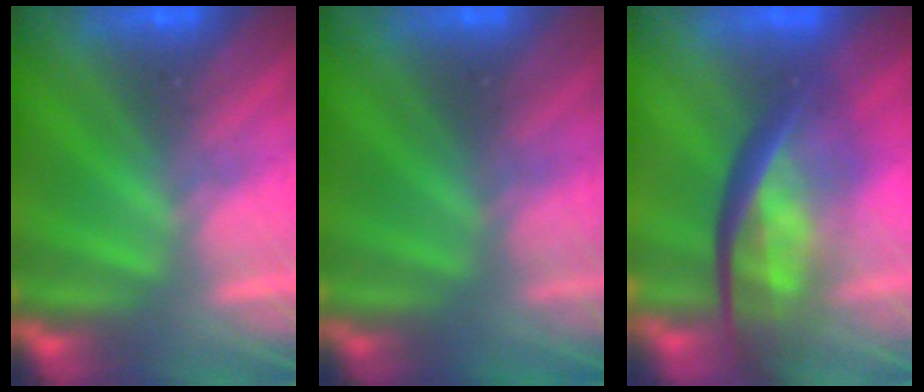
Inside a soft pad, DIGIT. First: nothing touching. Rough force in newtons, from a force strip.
{"total": 2.9}
{"total": 7.6}